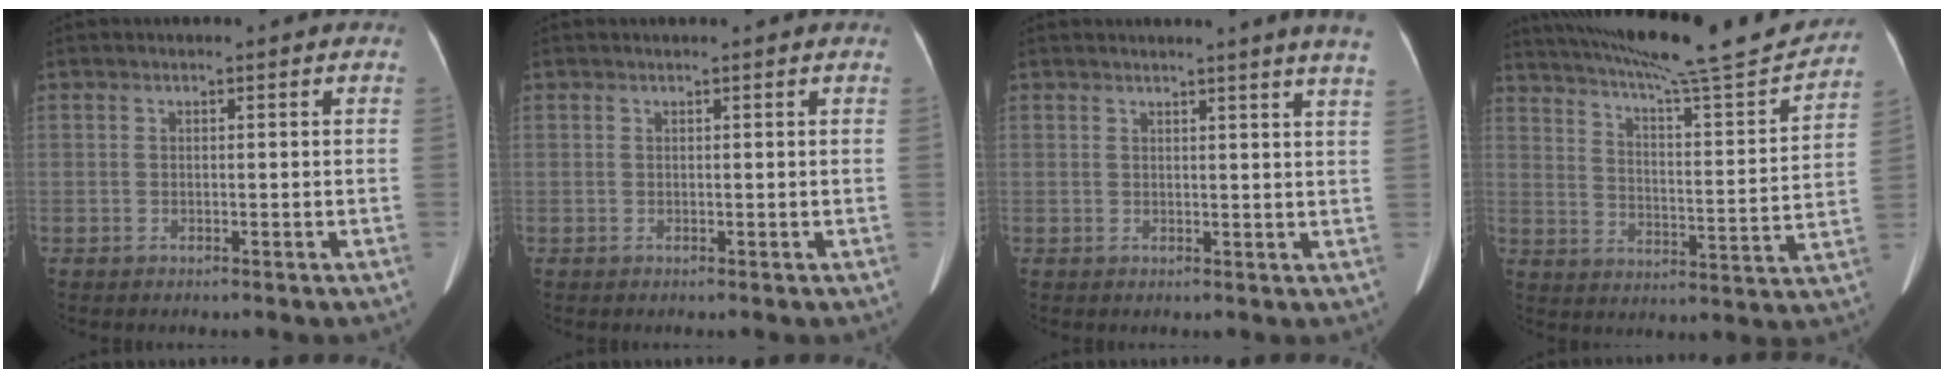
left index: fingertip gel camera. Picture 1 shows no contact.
{"total": 0.9, "force": [0.9, -0.1, 0.3], "torque": [-0.009, 0.008, 0.017]}
{"total": 7.2, "force": [6.2, -1.4, 3.4], "torque": [-0.034, -0.021, 0.050]}
{"total": 22.7, "force": [20.7, 1.0, 9.4], "torque": [-0.159, -0.031, 0.285]}